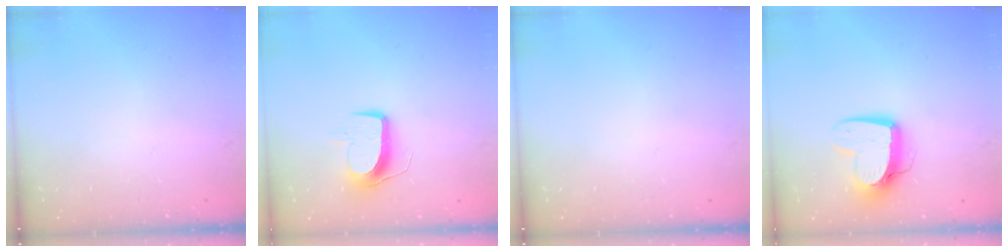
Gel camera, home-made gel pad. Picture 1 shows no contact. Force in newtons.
{"total": 9.8, "press": 9.8, "slide": 0.4}
{"total": 0.0}
{"total": 12.2, "press": 12.1, "slide": 1.3}